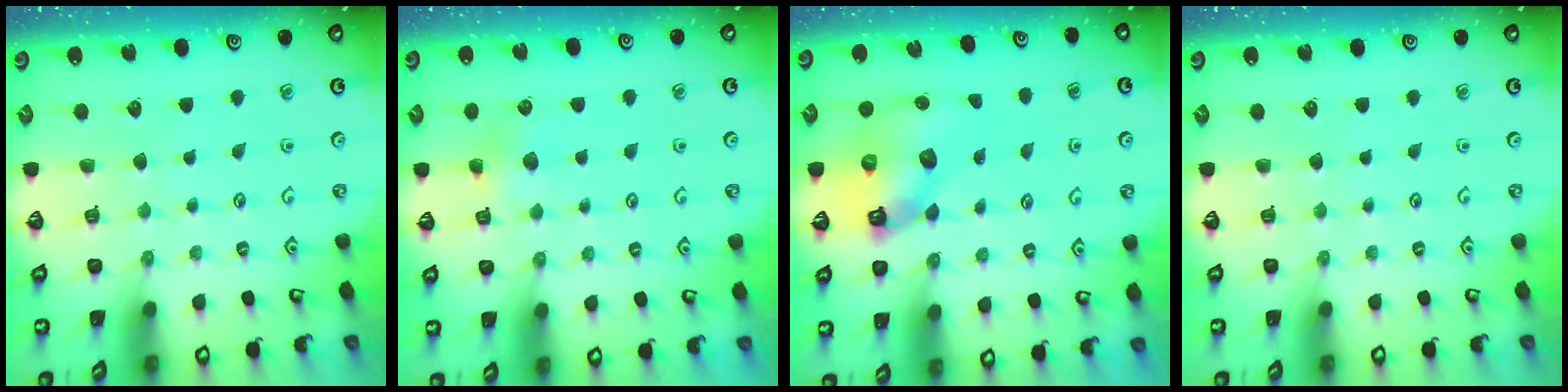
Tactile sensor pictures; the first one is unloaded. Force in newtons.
{"total": 5.1, "press": 5.1, "slide": 0.5}
{"total": 10.7, "press": 10.6, "slide": 1.5}
{"total": 0.0}